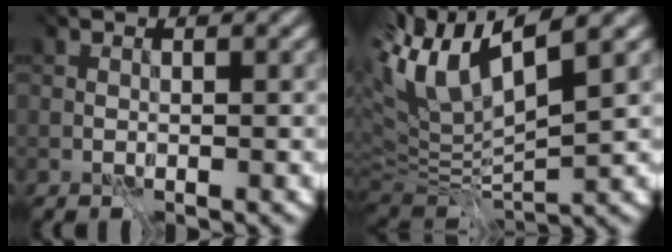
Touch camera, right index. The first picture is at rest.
{"total": 7.3, "force": [2.0, 1.6, 6.8], "torque": [-0.157, -0.002, 0.060]}